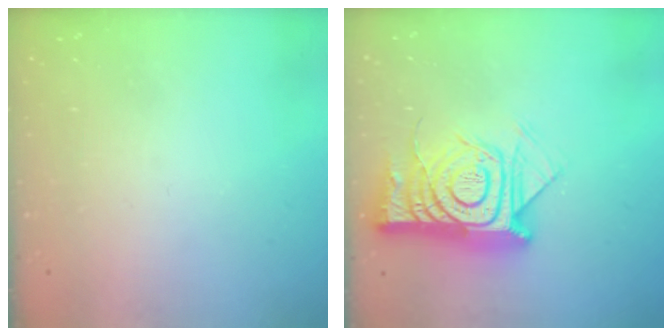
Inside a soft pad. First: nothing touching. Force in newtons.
{"total": 16.9, "press": 16.9, "slide": 1.2}